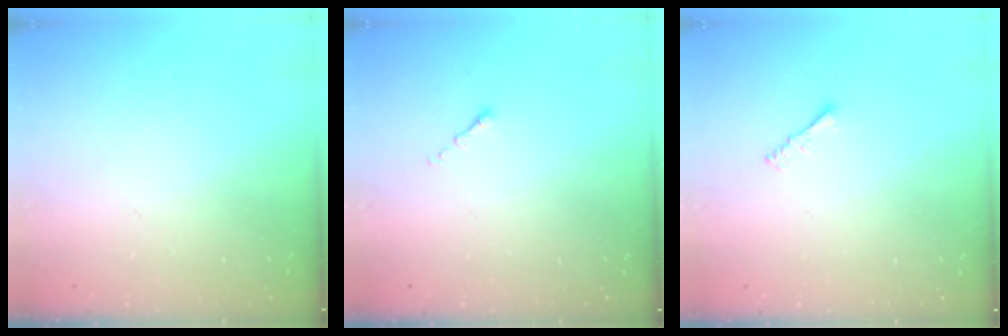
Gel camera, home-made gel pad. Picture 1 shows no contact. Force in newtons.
{"total": 0.0}
{"total": 1.3, "press": 1.3, "slide": 0.4}